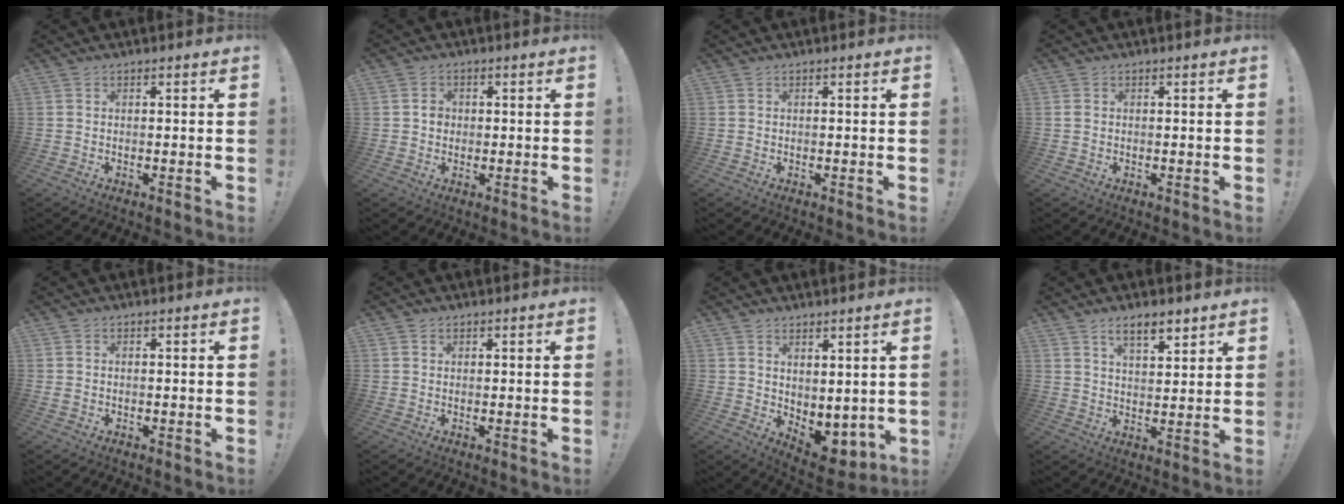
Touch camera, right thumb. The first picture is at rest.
{"total": 2.9, "force": [-0.4, 2.6, 1.3], "torque": [-0.001, 0.001, -0.012]}
{"total": 0.0}
{"total": 0.8, "force": [0.1, 0.7, 0.4], "torque": [-0.011, 0.004, 0.002]}
{"total": 0.6, "force": [0.0, 0.5, 0.3], "torque": [-0.005, 0.003, 0.000]}
{"total": 1.0, "force": [0.8, 0.7, 0.2], "torque": [0.005, -0.002, 0.013]}
{"total": 5.4, "force": [1.1, 4.1, 3.3], "torque": [-0.021, -0.028, 0.032]}
{"total": 7.3, "force": [5.1, 2.6, 4.6], "torque": [-0.059, -0.030, 0.088]}